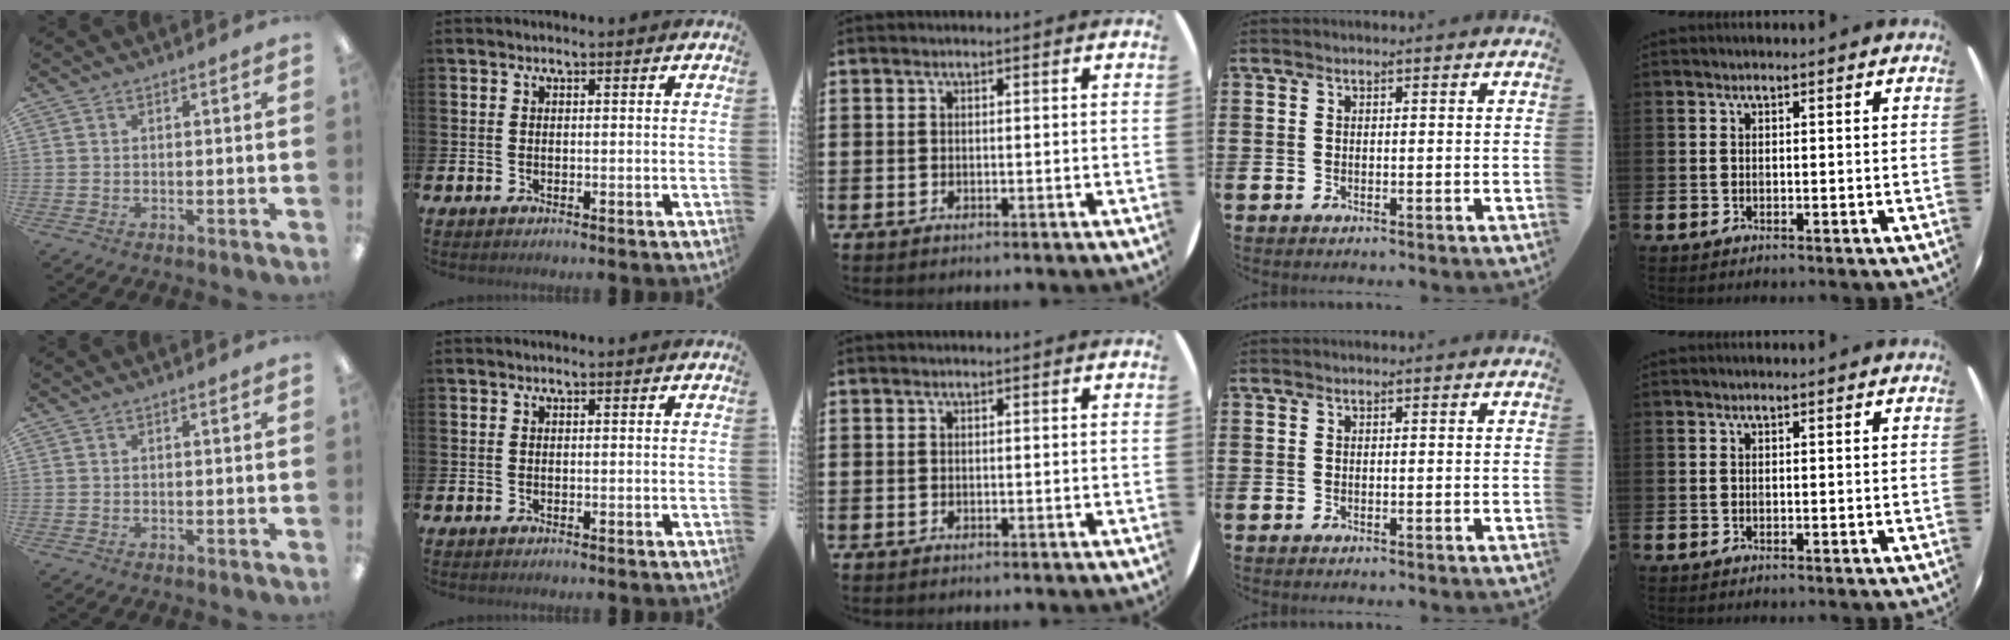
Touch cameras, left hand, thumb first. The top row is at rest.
{}